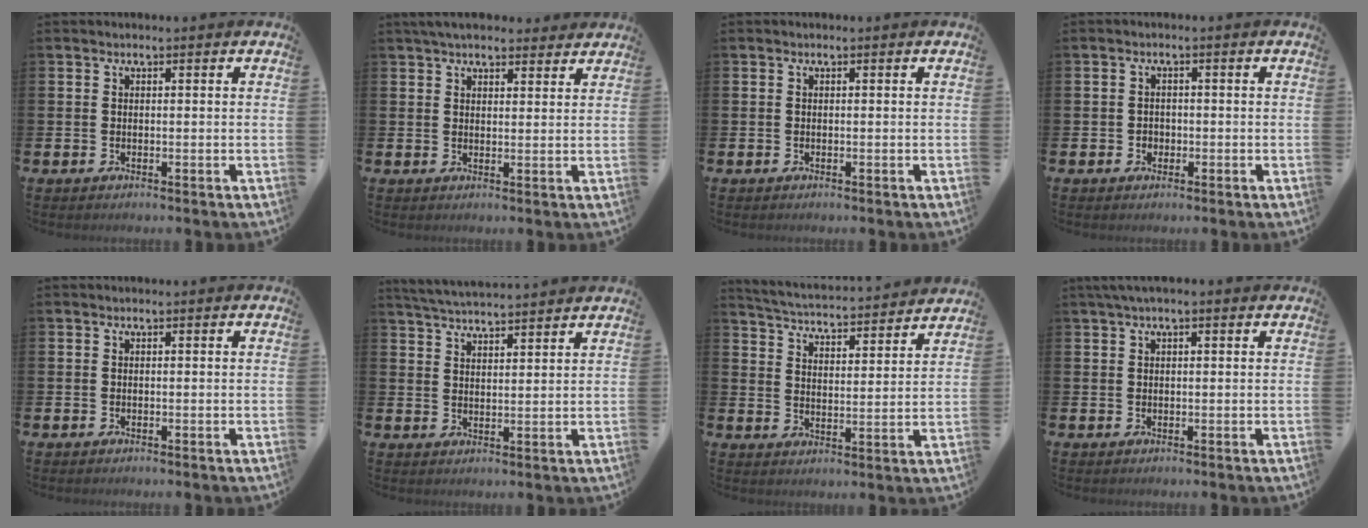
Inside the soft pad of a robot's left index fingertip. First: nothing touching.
{"total": 4.5, "force": [4.2, 1.3, 1.1], "torque": [-0.027, -0.009, 0.077]}
{"total": 0.0}
{"total": 1.3, "force": [-0.3, 1.3, 0.3], "torque": [-0.004, 0.005, -0.010]}
{"total": 0.0}
{"total": 4.6, "force": [4.6, 0.0, 0.4], "torque": [-0.027, -0.024, 0.085]}
{"total": 4.6, "force": [4.6, 0.3, 0.5], "torque": [-0.035, -0.040, 0.076]}
{"total": 1.8, "force": [1.2, 0.4, 1.3], "torque": [-0.022, 0.004, 0.020]}